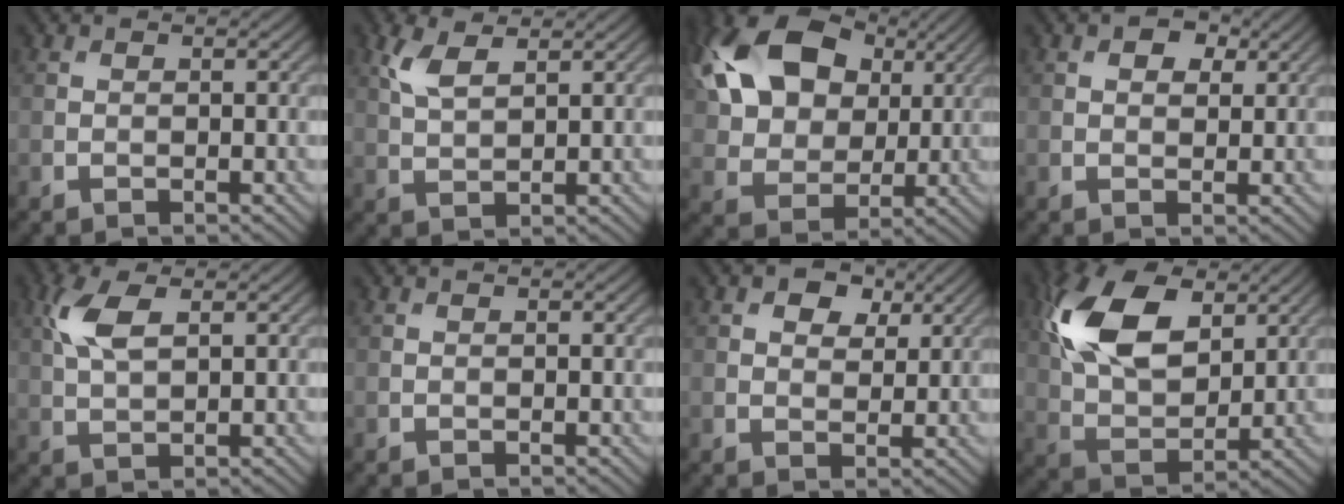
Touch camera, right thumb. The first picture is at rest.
{"total": 4.1, "force": [2.3, 1.6, 3.0], "torque": [-0.078, 0.004, 0.050]}
{"total": 17.4, "force": [6.3, 11.8, 11.2], "torque": [-0.245, 0.037, 0.105]}
{"total": 3.0, "force": [1.5, 1.8, 1.9], "torque": [-0.029, -0.003, 0.028]}
{"total": 5.2, "force": [2.0, 2.3, 4.3], "torque": [-0.108, 0.007, 0.039]}
{"total": 0.0}
{"total": 4.3, "force": [2.5, 2.6, 2.5], "torque": [-0.040, -0.003, 0.041]}
{"total": 14.0, "force": [5.5, 8.0, 10.1], "torque": [-0.230, 0.019, 0.103]}